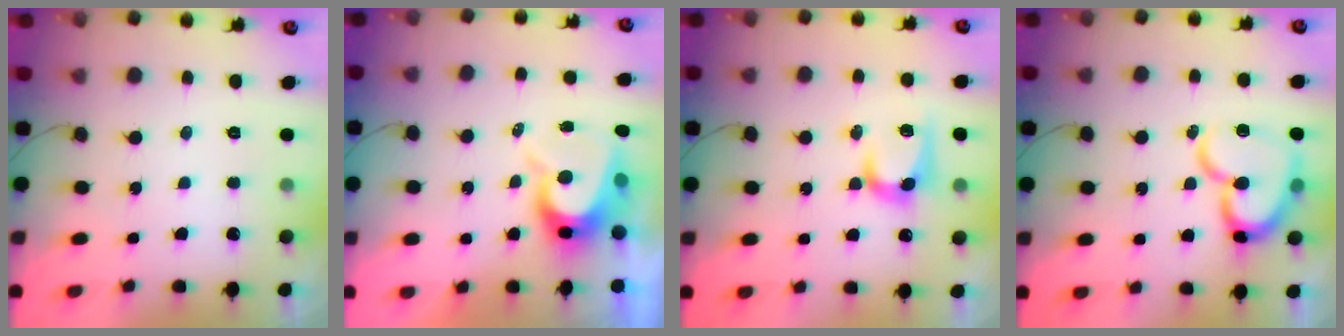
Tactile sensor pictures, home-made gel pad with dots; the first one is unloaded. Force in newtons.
{"total": 8.5, "press": 8.5, "slide": 0.6}
{"total": 10.3, "press": 10.3, "slide": 0.6}
{"total": 16.3, "press": 16.2, "slide": 2.0}